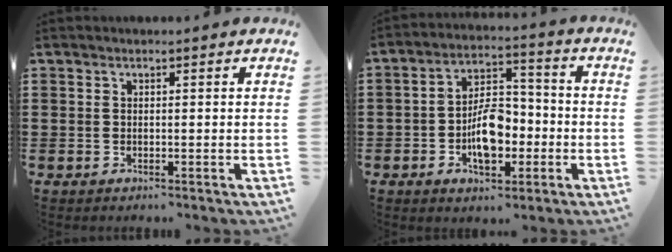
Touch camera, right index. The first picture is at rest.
{"total": 8.4, "force": [-2.2, 4.6, 6.6], "torque": [-0.109, 0.007, -0.044]}